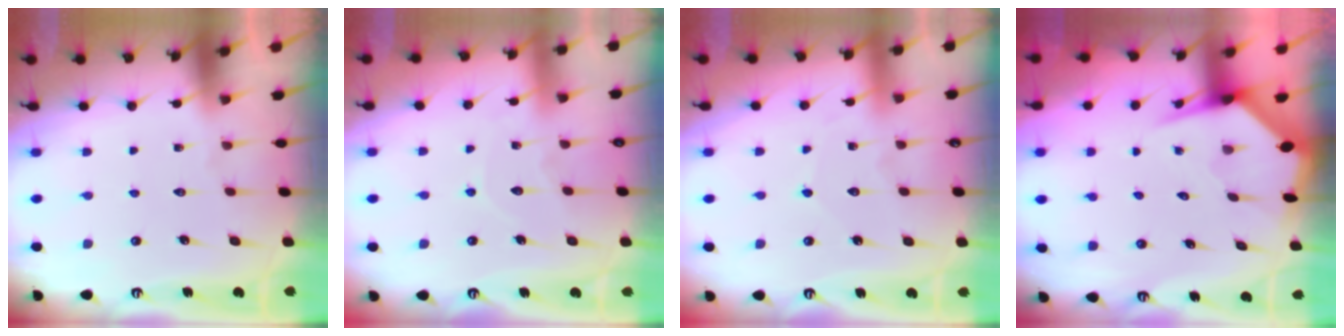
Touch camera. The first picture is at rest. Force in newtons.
{"total": 6.0, "press": 6.0, "slide": 0.6}
{"total": 5.4, "press": 5.4, "slide": 0.6}
{"total": 3.4, "press": 3.4, "slide": 0.5}